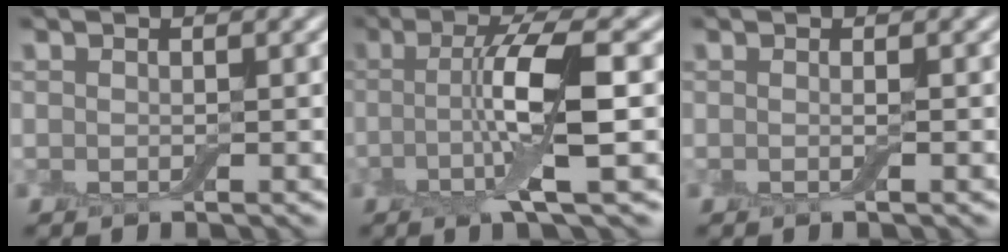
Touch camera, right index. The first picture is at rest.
{"total": 6.3, "force": [-0.4, 1.2, 6.2], "torque": [-0.112, 0.009, -0.011]}
{"total": 0.7, "force": [0.0, 0.0, 0.7], "torque": [-0.014, -0.003, -0.001]}